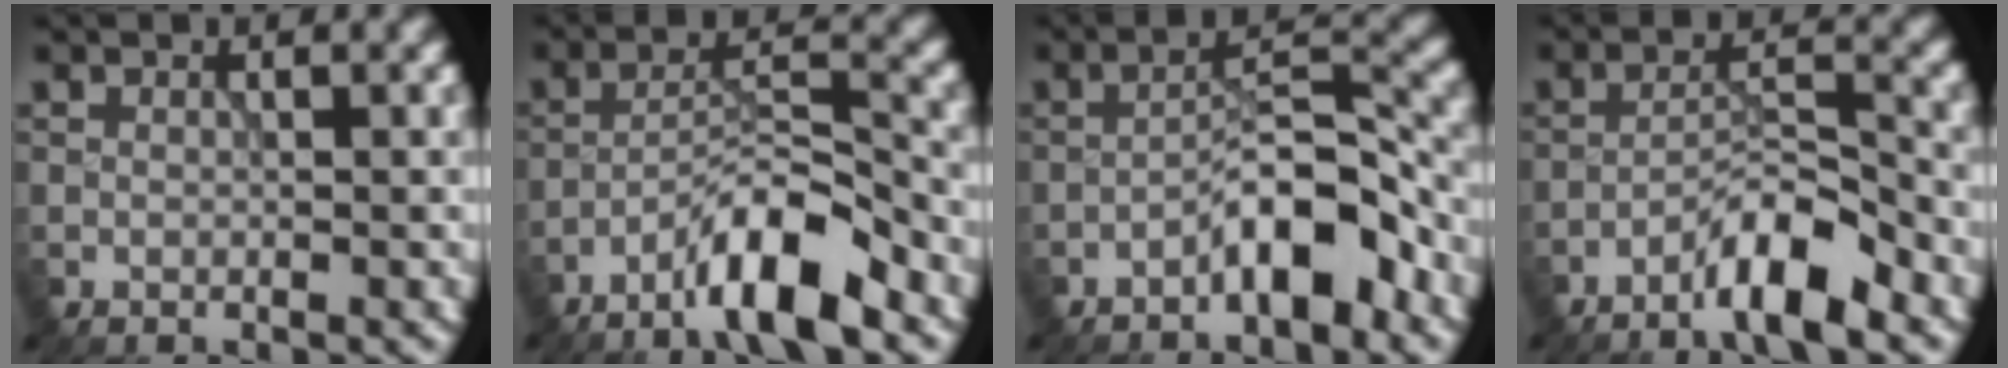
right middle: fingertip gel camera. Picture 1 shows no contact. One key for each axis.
{"total": 6.5, "fx": -4.4, "fy": 1.0, "fz": 4.7, "tx": -0.078, "ty": 0.012, "tz": -0.081}
{"total": 5.5, "fx": -3.2, "fy": 1.5, "fz": 4.2, "tx": -0.066, "ty": 0.021, "tz": -0.059}
{"total": 4.7, "fx": -3.4, "fy": 0.5, "fz": 3.2, "tx": -0.056, "ty": 0.012, "tz": -0.066}